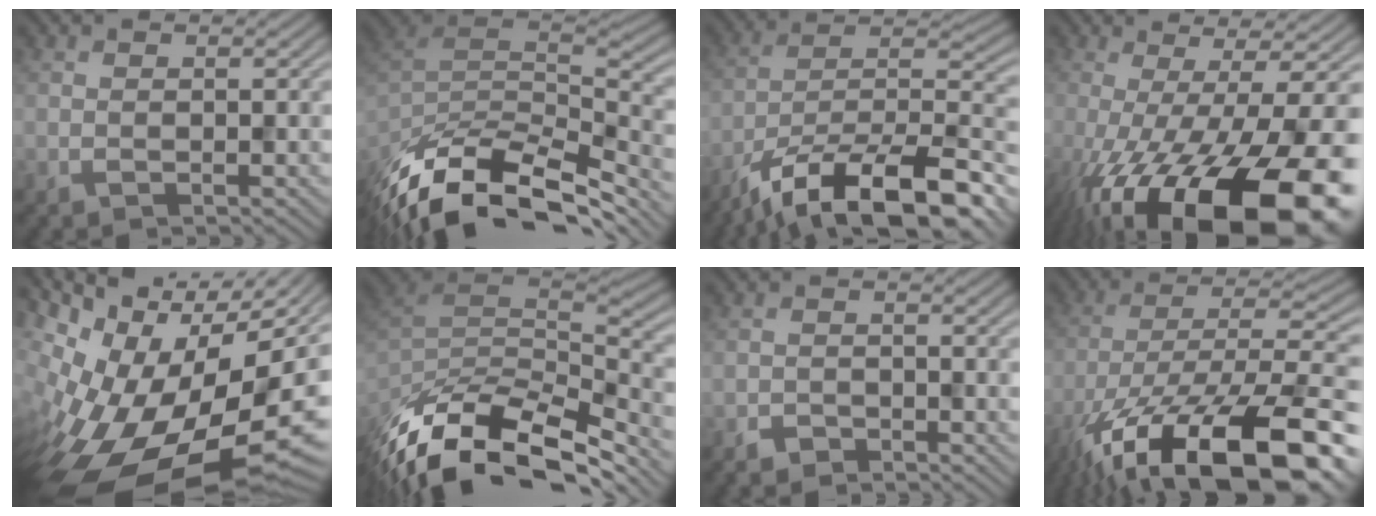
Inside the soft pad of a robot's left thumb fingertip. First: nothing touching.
{"total": 14.5, "force": [-11.1, 5.6, 7.4], "torque": [-0.203, -0.015, -0.183]}
{"total": 16.7, "force": [-12.1, 5.8, 9.9], "torque": [-0.161, -0.015, -0.212]}
{"total": 18.6, "force": [-7.9, 5.8, 15.8], "torque": [-0.240, -0.026, -0.119]}
{"total": 19.0, "force": [-6.4, 9.8, 14.9], "torque": [-0.242, -0.032, -0.074]}
{"total": 14.2, "force": [-9.9, 6.0, 8.2], "torque": [-0.210, -0.014, -0.170]}
{"total": 1.9, "force": [-1.8, 0.3, -0.5], "torque": [0.010, -0.002, -0.032]}
{"total": 19.7, "force": [-11.9, 7.8, 13.6], "torque": [-0.243, -0.044, -0.175]}